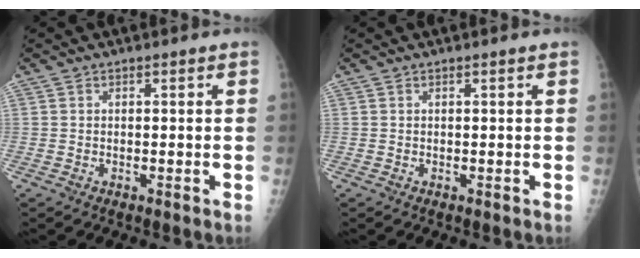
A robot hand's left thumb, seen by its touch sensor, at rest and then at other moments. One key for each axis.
{"total": 0.0}